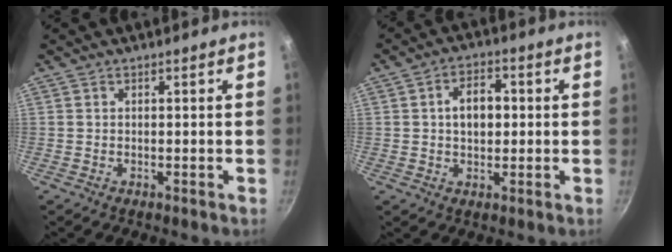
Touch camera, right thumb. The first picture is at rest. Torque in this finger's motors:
{"motor_torque": [-0.51, 0.71, 0.35, 0.59, 0.17]}